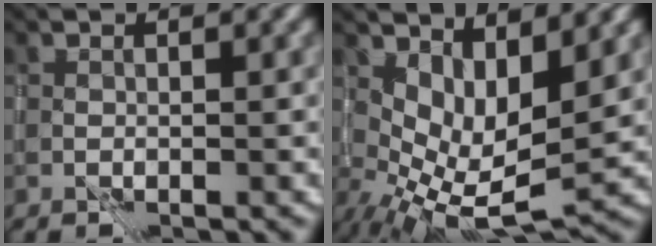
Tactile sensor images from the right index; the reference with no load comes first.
{"total": 6.8, "force": [1.7, 2.9, 5.9], "torque": [-0.111, -0.018, 0.041]}